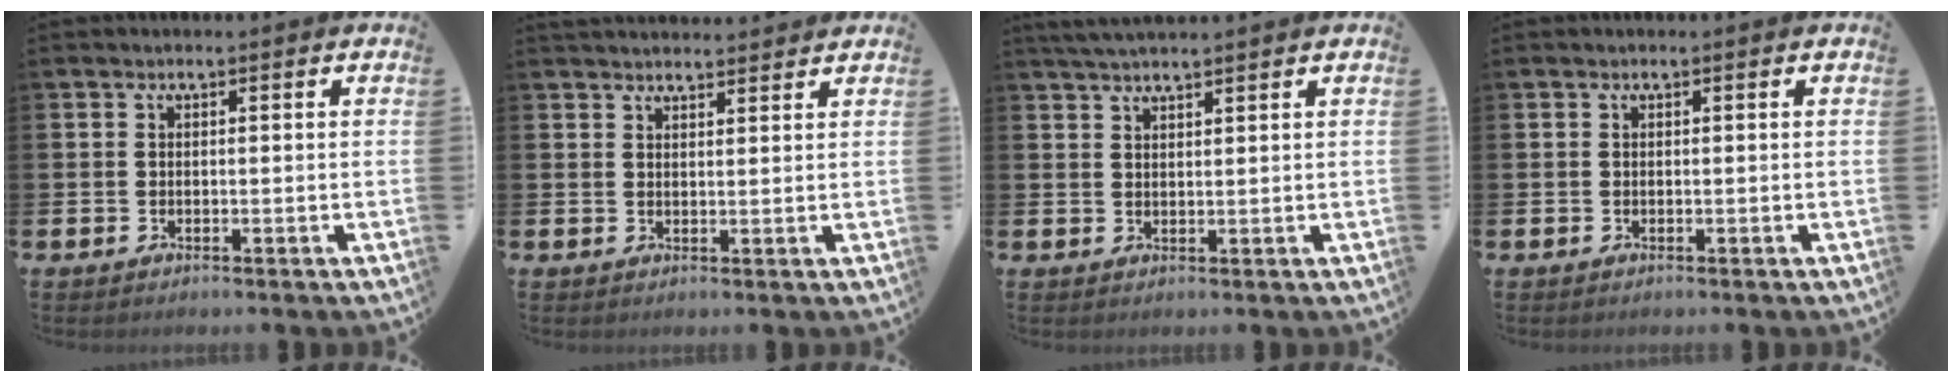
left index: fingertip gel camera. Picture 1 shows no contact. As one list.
[{"total": 2.6, "force": [2.5, 0.4, 0.1], "torque": [0.005, -0.013, 0.044]}, {"total": 2.8, "force": [2.7, 0.1, 0.8], "torque": [-0.018, -0.006, 0.048]}, {"total": 0.0}]